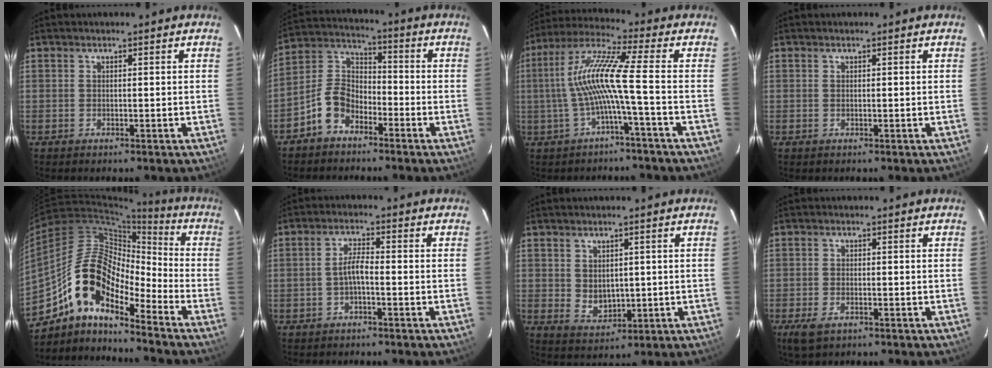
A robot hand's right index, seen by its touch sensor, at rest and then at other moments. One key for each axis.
{"total": 8.2, "fx": -5.3, "fy": 4.9, "fz": 3.8, "tx": -0.088, "ty": 0.028, "tz": -0.110}
{"total": 11.2, "fx": -2.0, "fy": -0.8, "fz": 11.0, "tx": -0.217, "ty": 0.013, "tz": -0.036}
{"total": 0.0}
{"total": 15.4, "fx": -10.6, "fy": 5.5, "fz": 9.7, "tx": -0.165, "ty": 0.009, "tz": -0.213}
{"total": 2.9, "fx": -1.3, "fy": 0.4, "fz": 2.5, "tx": -0.053, "ty": 0.009, "tz": -0.027}
{"total": 4.5, "fx": 0.6, "fy": 3.6, "fz": 2.7, "tx": -0.045, "ty": -0.003, "tz": 0.023}
{"total": 4.2, "fx": -2.5, "fy": 2.0, "fz": 2.7, "tx": -0.068, "ty": -0.008, "tz": -0.048}